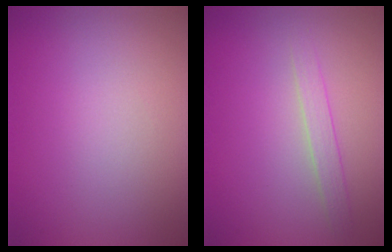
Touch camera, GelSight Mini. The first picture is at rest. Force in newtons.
{"total": 1.5, "press": 1.5, "slide": 0.1}